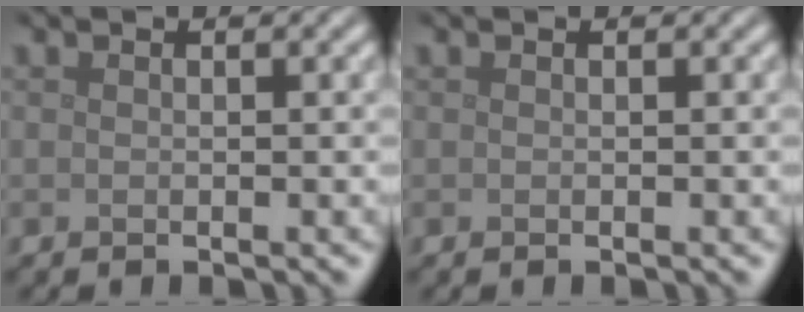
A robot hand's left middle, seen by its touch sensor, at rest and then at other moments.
{"total": 0.0}